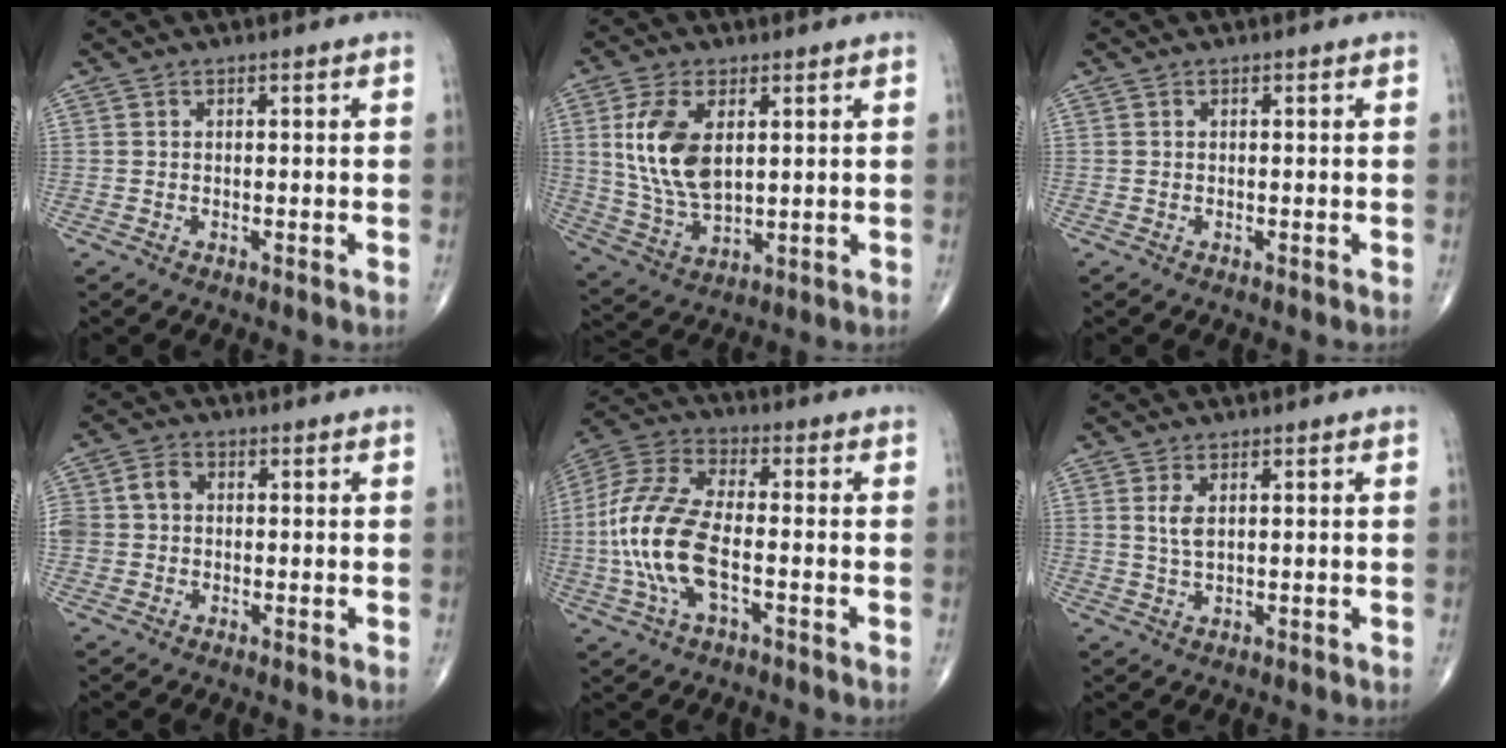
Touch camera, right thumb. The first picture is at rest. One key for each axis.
{"total": 12.8, "fx": 3.0, "fy": 7.0, "fz": 10.3, "tx": -0.201, "ty": -0.014, "tz": 0.066}
{"total": 0.0}
{"total": 5.9, "fx": 0.3, "fy": 4.9, "fz": 3.2, "tx": -0.060, "ty": 0.021, "tz": 0.005}
{"total": 15.9, "fx": -3.0, "fy": 7.2, "fz": 13.9, "tx": -0.309, "ty": 0.025, "tz": -0.060}
{"total": 3.0, "fx": 0.9, "fy": 1.3, "fz": 2.5, "tx": -0.051, "ty": -0.003, "tz": 0.022}